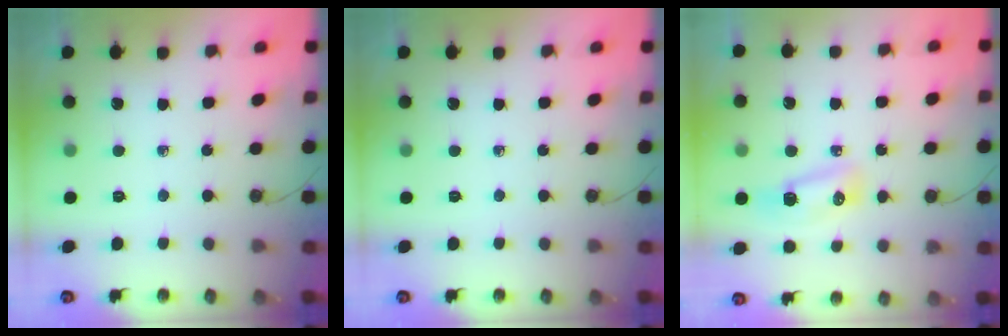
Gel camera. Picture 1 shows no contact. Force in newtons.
{"total": 0.0}
{"total": 7.8, "press": 7.6, "slide": 1.6}